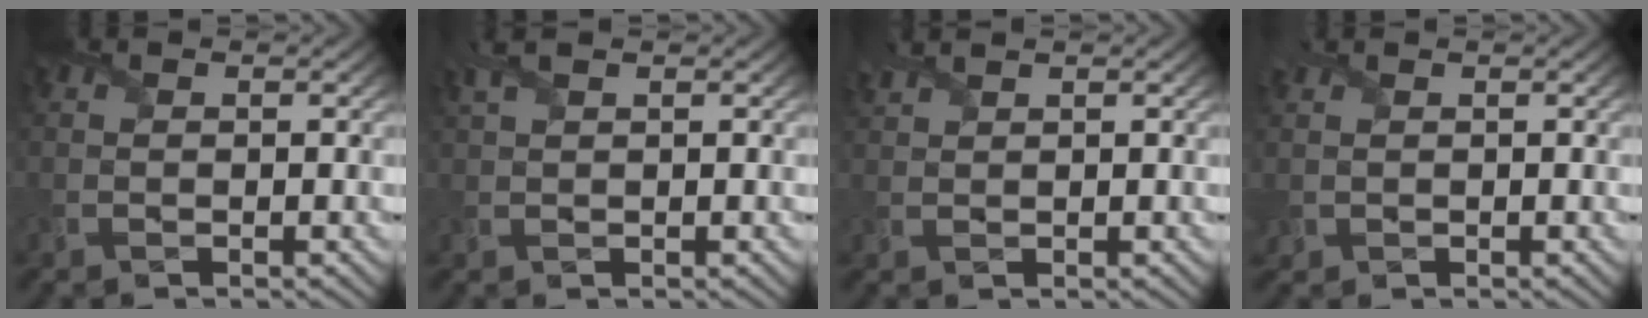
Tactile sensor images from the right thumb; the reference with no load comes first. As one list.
[{"total": 2.4, "force": [1.6, 0.6, 1.7], "torque": [-0.048, 0.014, 0.035]}, {"total": 2.0, "force": [1.8, 0.1, 0.7], "torque": [-0.021, 0.011, 0.041]}, {"total": 1.4, "force": [0.9, 1.0, 0.2], "torque": [-0.014, 0.005, 0.017]}]